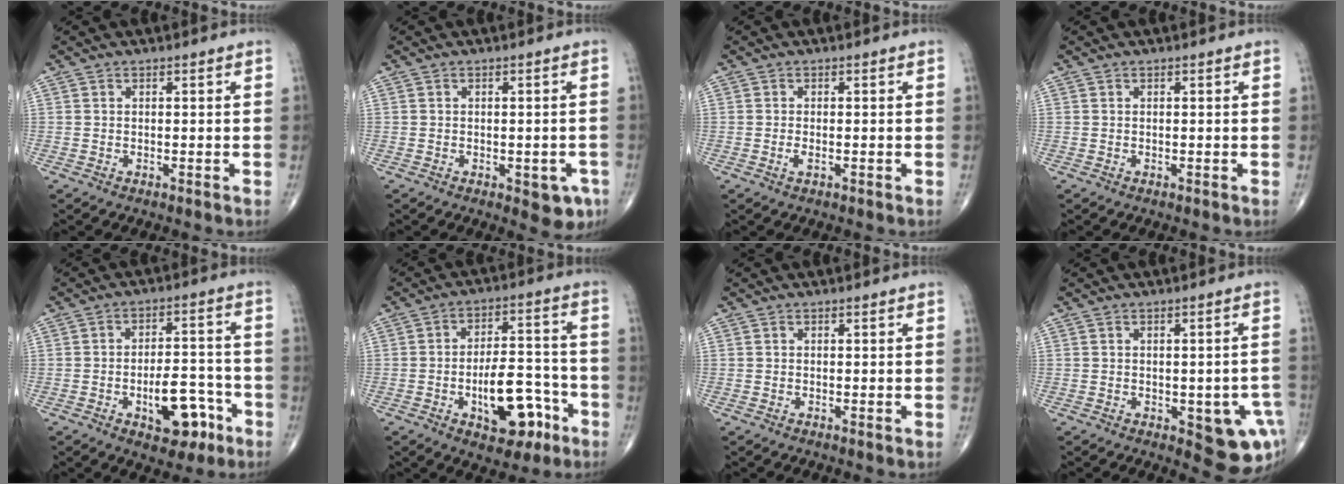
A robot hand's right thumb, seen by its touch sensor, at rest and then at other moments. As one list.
[{"total": 4.9, "force": [-1.9, 2.4, 3.8], "torque": [-0.021, 0.000, -0.019]}, {"total": 1.2, "force": [-0.4, 0.4, 1.1], "torque": [-0.023, -0.002, -0.008]}, {"total": 0.0}, {"total": 11.0, "force": [-4.7, 5.6, 8.2], "torque": [-0.098, 0.039, -0.062]}, {"total": 13.0, "force": [-5.5, 6.5, 9.8], "torque": [-0.117, 0.047, -0.074]}, {"total": 0.0}, {"total": 10.5, "force": [-3.2, 4.6, 8.9], "torque": [-0.075, 0.006, -0.027]}]